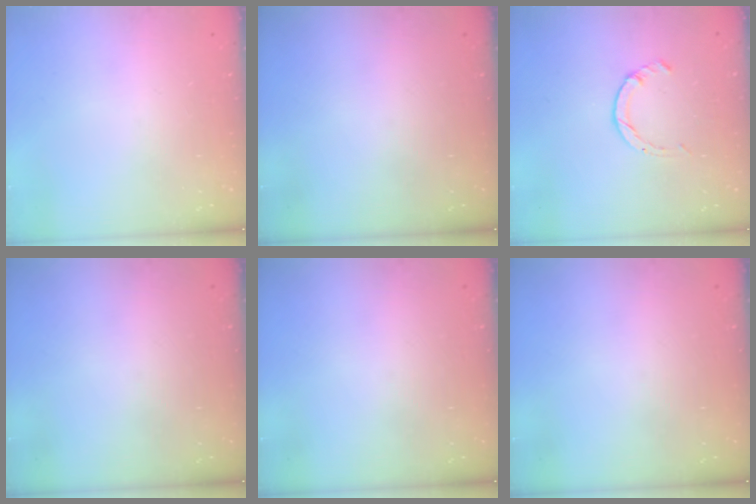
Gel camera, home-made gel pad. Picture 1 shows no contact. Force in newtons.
{"total": 0.0}
{"total": 1.7, "press": 1.7, "slide": 0.2}
{"total": 0.0}
{"total": 0.0}
{"total": 0.0}